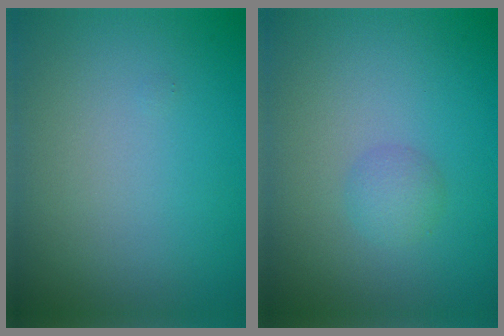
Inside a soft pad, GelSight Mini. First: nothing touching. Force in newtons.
{"total": 1.5, "press": 1.5, "slide": 0.1}